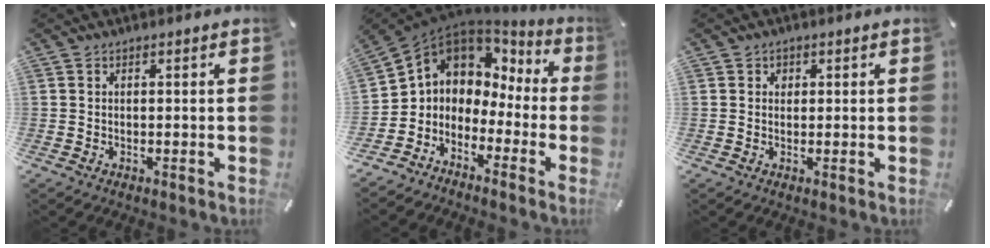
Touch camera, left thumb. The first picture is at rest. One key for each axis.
{"total": 5.1, "fx": 0.6, "fy": 5.0, "fz": 0.5, "tx": -0.045, "ty": -0.028, "tz": 0.007}
{"total": 1.3, "fx": 0.2, "fy": 1.3, "fz": 0.3, "tx": 0.001, "ty": 0.003, "tz": 0.000}